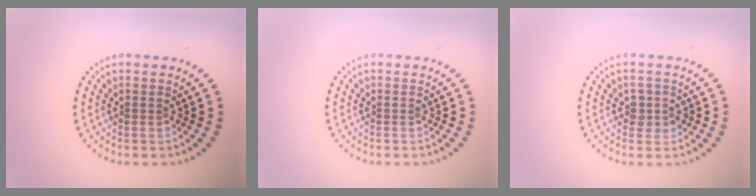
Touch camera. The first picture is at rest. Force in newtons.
{"total": 0.0}
{"total": 1.7, "press": 1.6, "slide": 0.4}